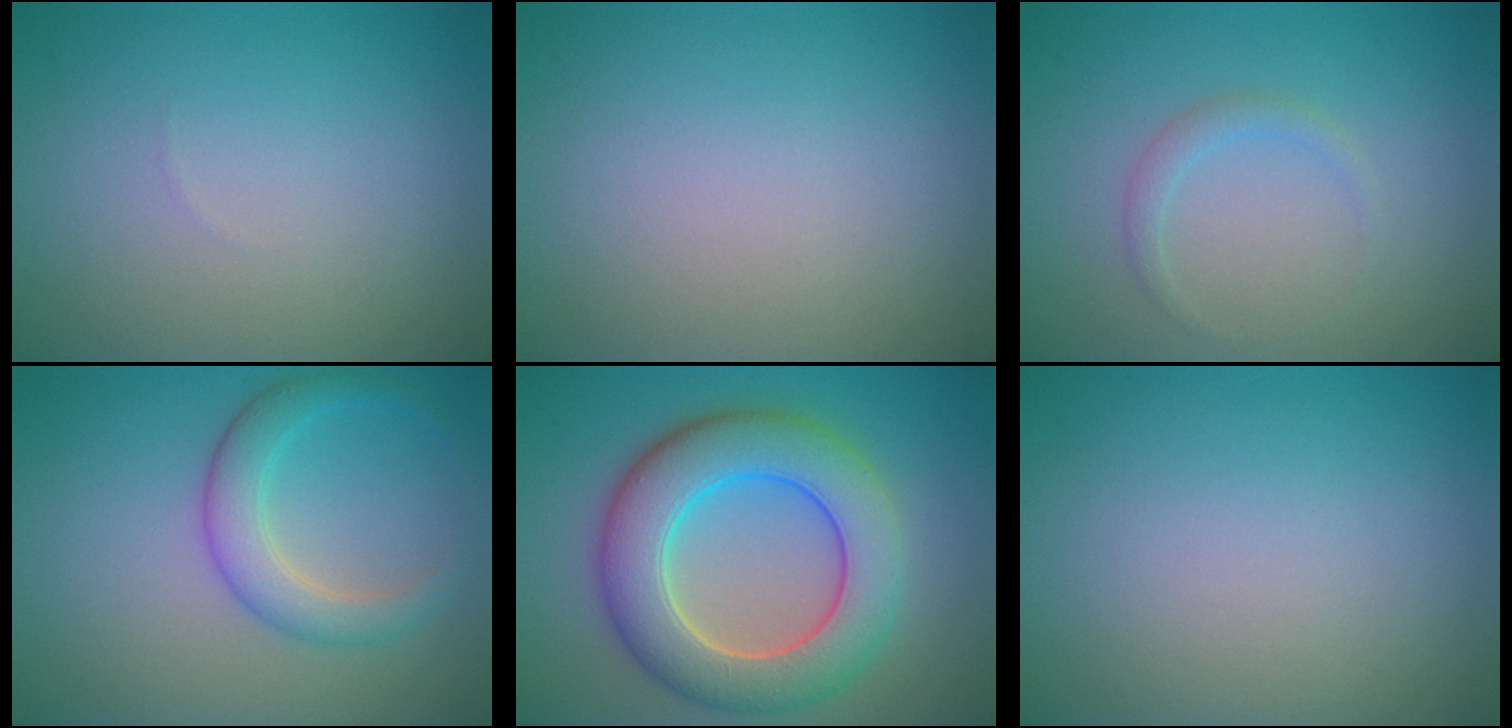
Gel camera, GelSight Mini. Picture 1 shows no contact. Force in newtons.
{"total": 0.0}
{"total": 1.1, "press": 1.1, "slide": 0.1}
{"total": 3.3, "press": 3.3, "slide": 0.1}
{"total": 9.0, "press": 9.0, "slide": 0.5}
{"total": 0.0}